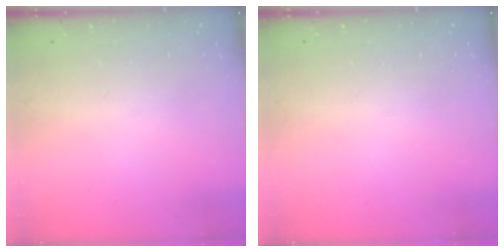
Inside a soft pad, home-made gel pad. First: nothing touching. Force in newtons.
{"total": 0.0}